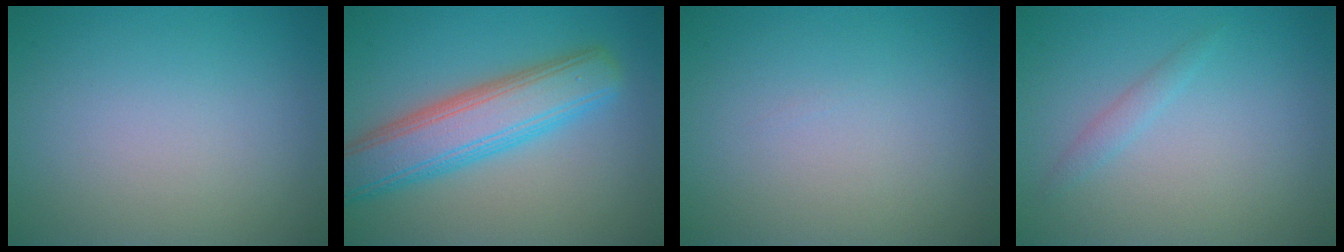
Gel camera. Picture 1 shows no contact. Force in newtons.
{"total": 7.0, "press": 7.0, "slide": 0.2}
{"total": 0.0}
{"total": 1.0, "press": 1.0, "slide": 0.1}